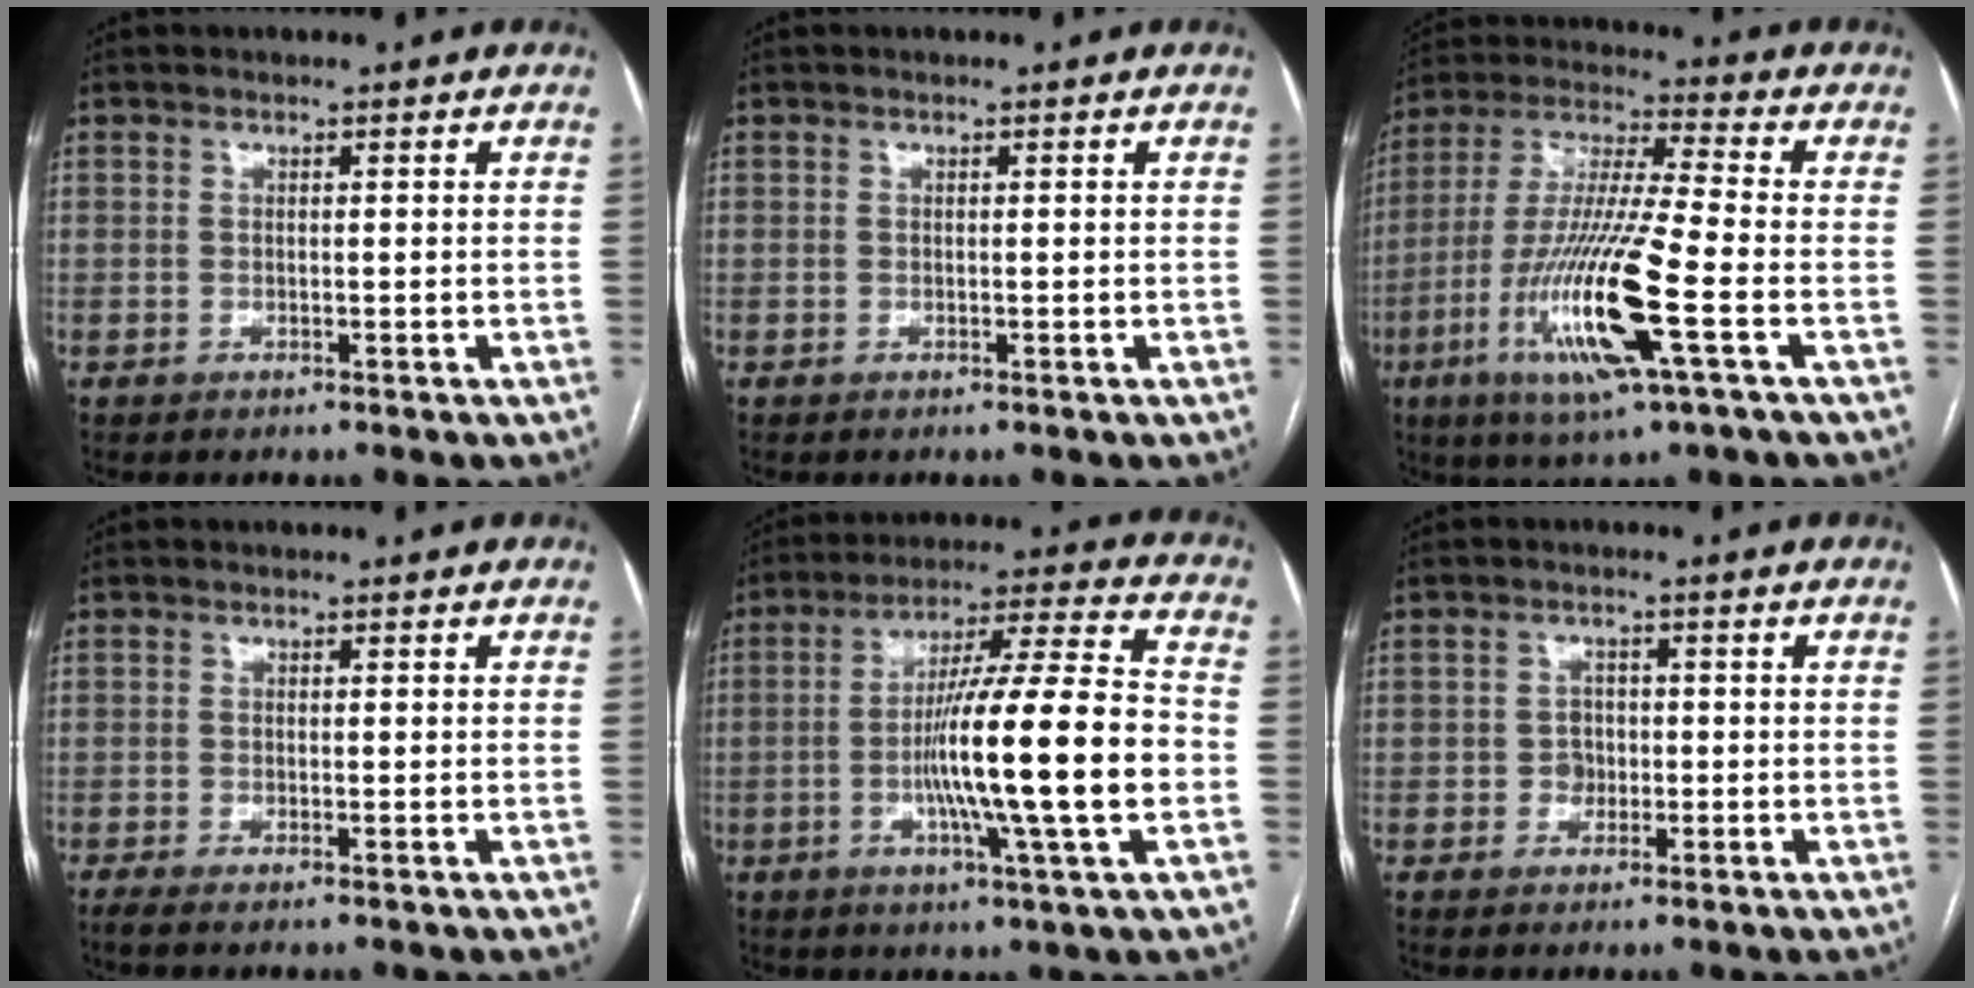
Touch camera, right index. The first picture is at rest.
{"total": 0.0}
{"total": 17.6, "force": [-5.8, 0.6, 16.6], "torque": [-0.344, -0.021, -0.110]}
{"total": 1.2, "force": [-0.9, -0.1, 0.7], "torque": [-0.016, -0.003, -0.020]}
{"total": 17.9, "force": [-3.2, -0.3, 17.6], "torque": [-0.296, -0.001, -0.060]}
{"total": 2.2, "force": [-0.5, 2.0, 1.0], "torque": [-0.009, 0.006, -0.007]}